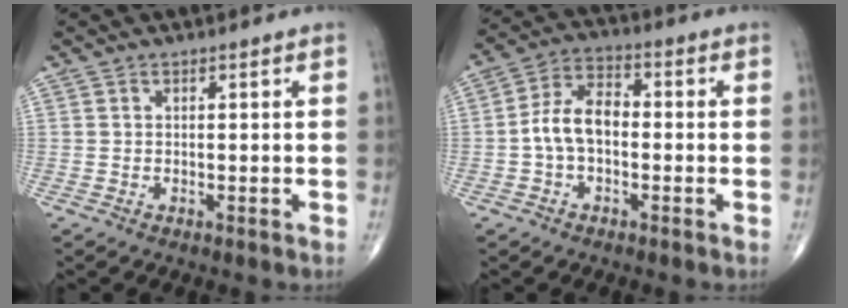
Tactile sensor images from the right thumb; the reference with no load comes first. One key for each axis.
{"total": 8.2, "fx": -1.1, "fy": 5.0, "fz": 6.4, "tx": -0.114, "ty": 0.030, "tz": -0.031}